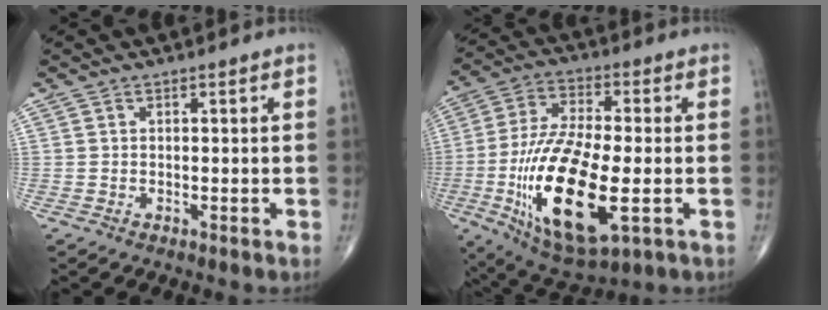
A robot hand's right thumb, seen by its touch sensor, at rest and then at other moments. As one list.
[{"total": 22.2, "force": [-5.0, 8.3, 20.0], "torque": [-0.405, -0.005, -0.073]}]